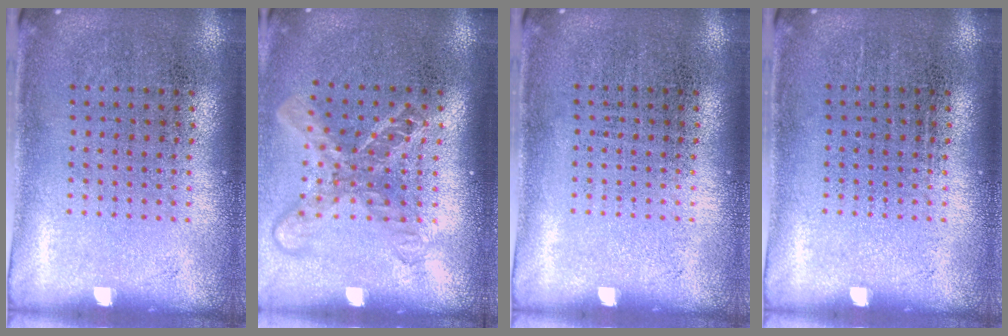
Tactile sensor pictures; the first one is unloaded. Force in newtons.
{"total": 1.7, "press": 1.3, "slide": 1.1}
{"total": 0.0}
{"total": 0.0}